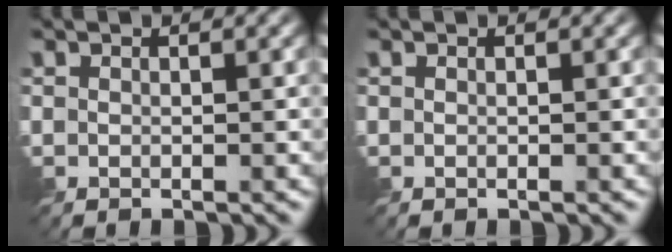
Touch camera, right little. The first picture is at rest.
{"total": 0.0}